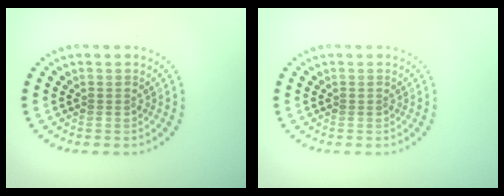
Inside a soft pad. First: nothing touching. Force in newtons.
{"total": 0.0}